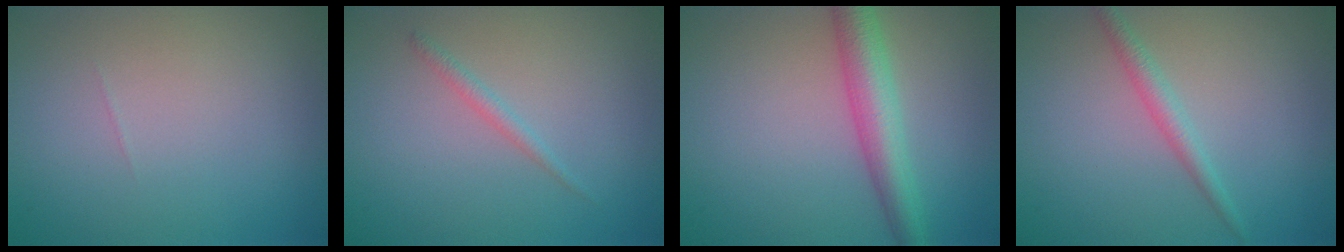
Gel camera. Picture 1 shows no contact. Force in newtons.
{"total": 1.0, "press": 1.0, "slide": 0.1}
{"total": 4.7, "press": 4.7, "slide": 0.1}
{"total": 1.8, "press": 1.8, "slide": 0.1}